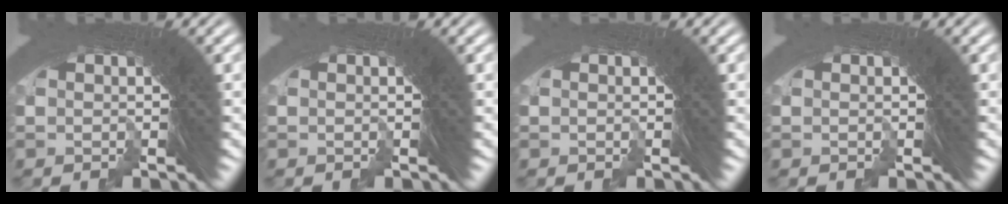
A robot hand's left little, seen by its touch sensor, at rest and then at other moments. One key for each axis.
{"total": 0.0}
{"total": 0.0}
{"total": 0.0}